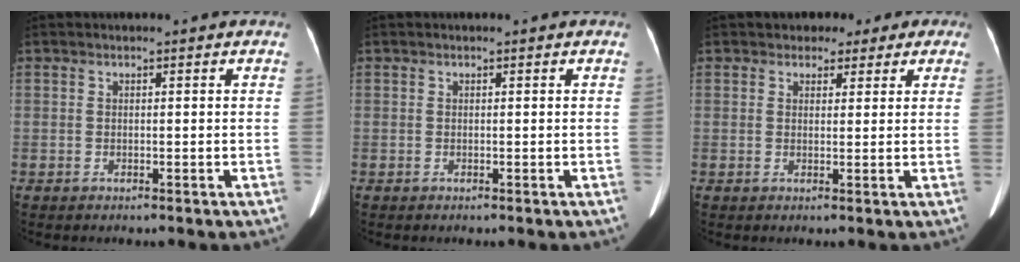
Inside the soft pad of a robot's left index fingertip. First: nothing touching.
{"total": 0.0}
{"total": 4.5, "force": [2.8, 3.3, 1.3], "torque": [0.000, -0.004, 0.027]}